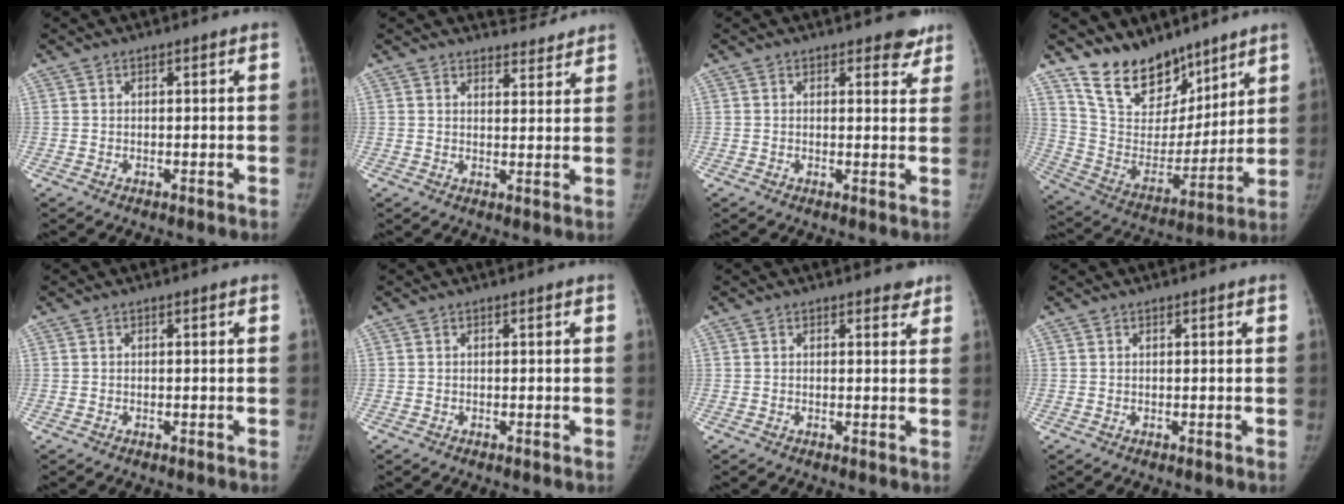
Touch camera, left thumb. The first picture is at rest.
{"total": 5.2, "force": [4.9, 1.5, 0.4], "torque": [0.017, -0.038, 0.064]}
{"total": 4.1, "force": [3.3, 1.9, 1.4], "torque": [0.015, -0.020, 0.033]}
{"total": 17.5, "force": [13.9, 8.9, 5.8], "torque": [-0.049, -0.090, 0.255]}
{"total": 0.0}
{"total": 0.0}
{"total": 1.9, "force": [1.5, 0.9, 0.7], "torque": [0.009, -0.008, 0.013]}
{"total": 0.0}